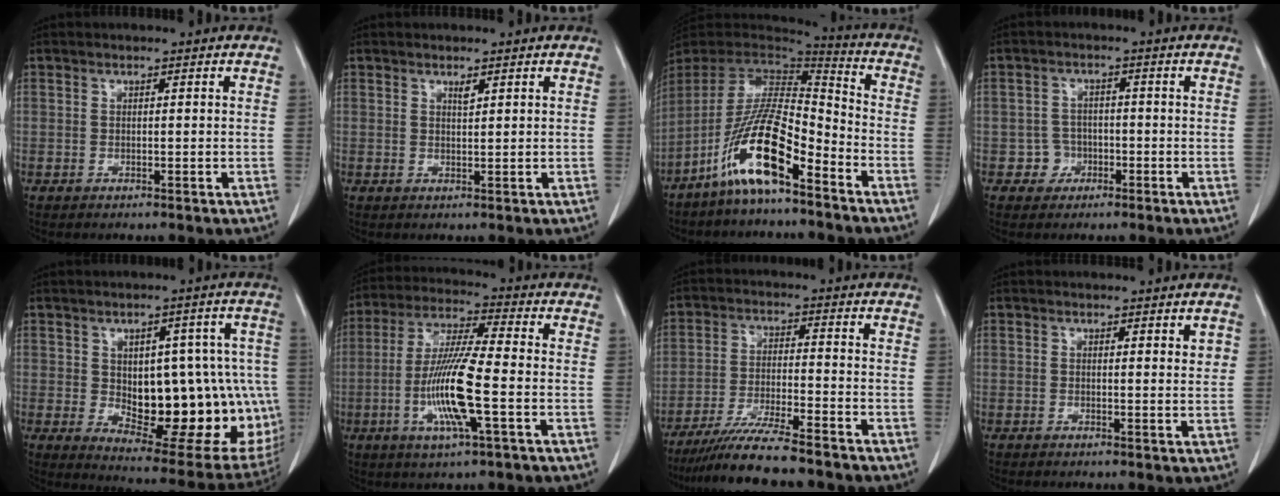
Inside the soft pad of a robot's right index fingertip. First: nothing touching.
{"total": 0.9, "force": [0.6, 0.1, 0.6], "torque": [-0.014, -0.006, 0.012]}
{"total": 14.8, "force": [-8.9, 2.1, 11.6], "torque": [-0.230, -0.003, -0.165]}
{"total": 3.1, "force": [-1.1, 2.8, -0.2], "torque": [0.015, 0.015, -0.018]}
{"total": 21.4, "force": [-2.1, 9.9, 18.8], "torque": [-0.187, 0.016, 0.006]}
{"total": 12.9, "force": [-3.1, 0.8, 12.5], "torque": [-0.250, -0.012, -0.064]}
{"total": 10.2, "force": [-8.7, 0.0, 5.2], "torque": [-0.090, -0.027, -0.149]}
{"total": 1.7, "force": [0.9, 0.4, 1.3], "torque": [-0.016, -0.005, 0.012]}